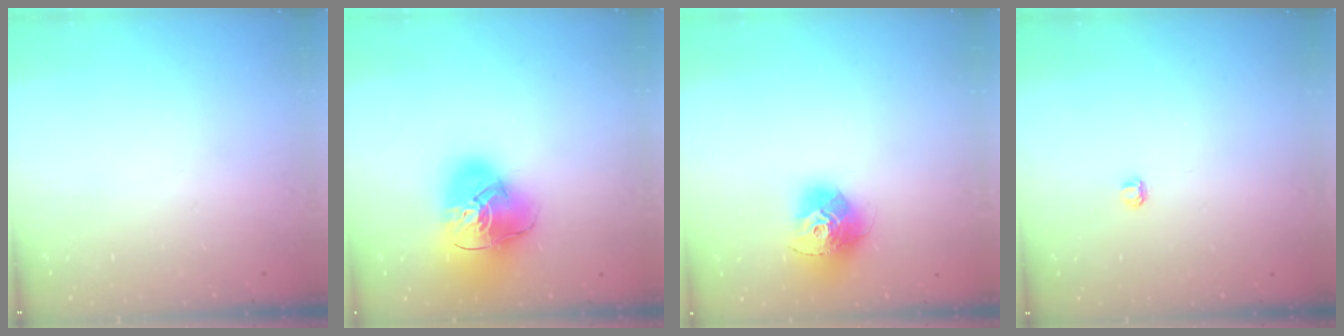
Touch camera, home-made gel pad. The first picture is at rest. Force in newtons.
{"total": 19.5, "press": 19.4, "slide": 2.3}
{"total": 14.4, "press": 14.3, "slide": 1.3}
{"total": 2.8, "press": 2.8, "slide": 0.3}